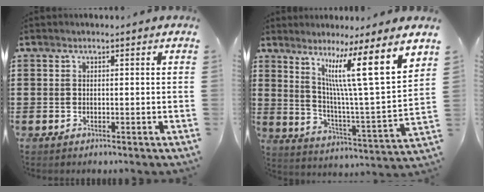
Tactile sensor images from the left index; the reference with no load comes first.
{"total": 12.4, "force": [7.4, 0.1, 9.9], "torque": [-0.178, -0.050, 0.107]}